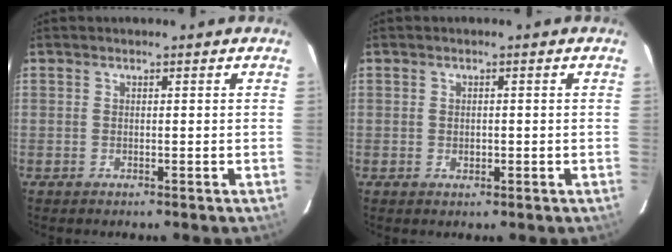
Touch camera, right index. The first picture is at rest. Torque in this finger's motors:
{"motor_torque": [-0.01, 0.01, -0.04, 0.00]}